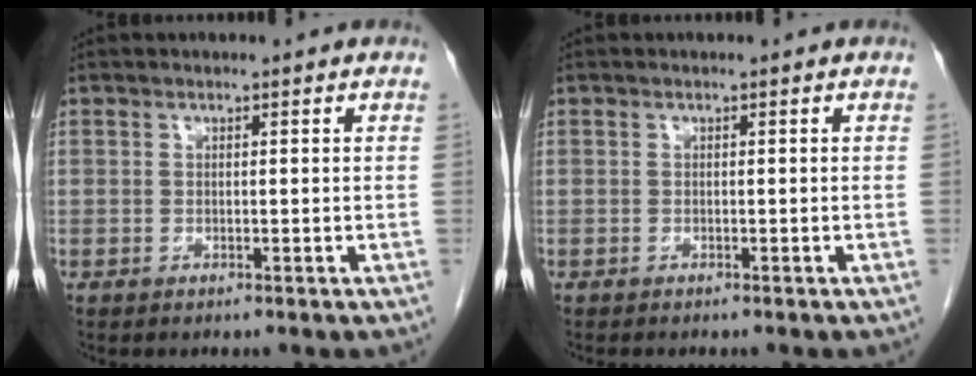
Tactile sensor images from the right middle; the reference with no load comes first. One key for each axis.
{"total": 1.4, "fx": -1.2, "fy": 0.2, "fz": 0.6, "tx": -0.013, "ty": -0.004, "tz": -0.014}